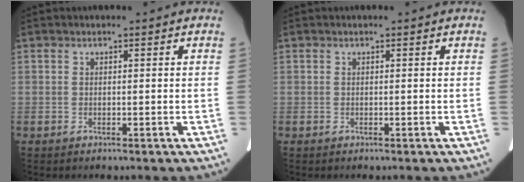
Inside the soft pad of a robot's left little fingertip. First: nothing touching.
{"total": 0.0}